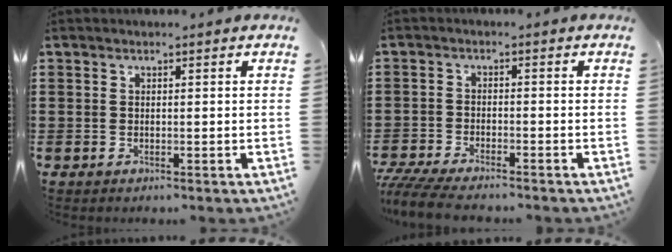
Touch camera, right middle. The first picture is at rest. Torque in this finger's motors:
{"motor_torque": [1.04, -0.20, 0.43, 0.21]}